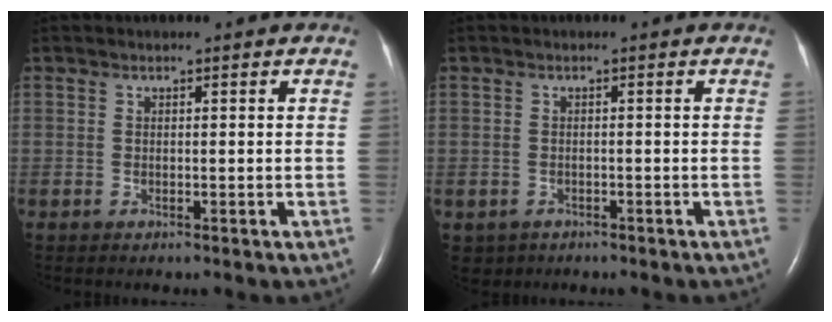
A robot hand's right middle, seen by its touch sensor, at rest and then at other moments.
{"total": 2.5, "force": [-1.5, 1.9, 0.3], "torque": [-0.007, 0.003, -0.019]}